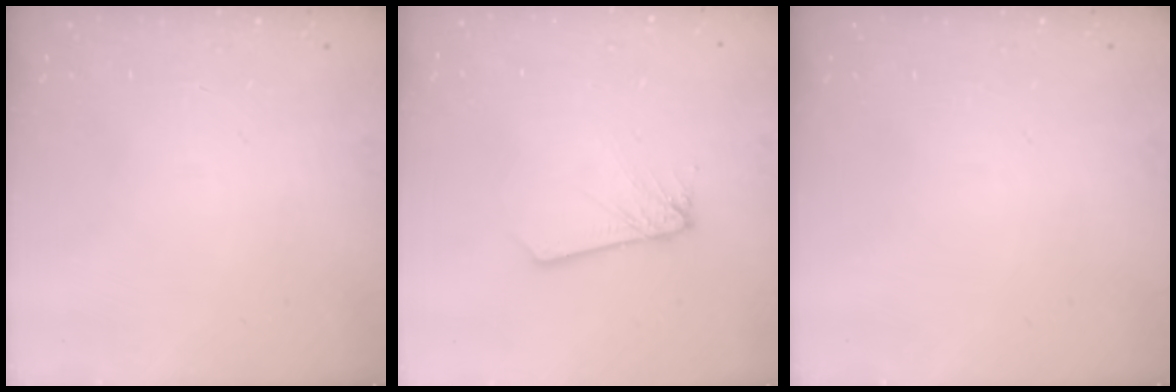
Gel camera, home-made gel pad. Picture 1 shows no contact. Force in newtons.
{"total": 2.6, "press": 2.6, "slide": 0.2}
{"total": 0.0}